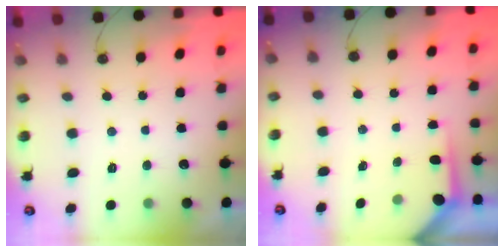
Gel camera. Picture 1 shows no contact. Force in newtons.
{"total": 3.7, "press": 3.6, "slide": 0.4}